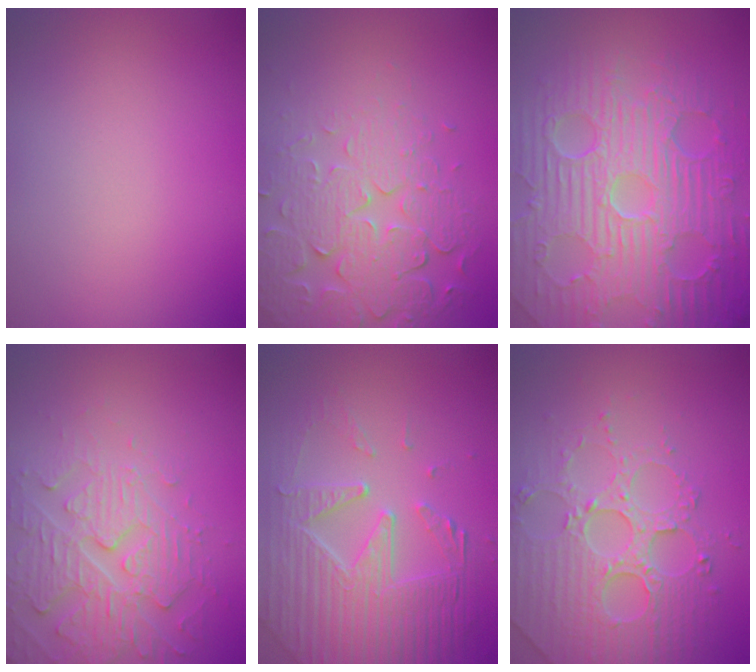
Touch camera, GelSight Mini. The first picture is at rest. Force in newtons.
{"total": 6.7, "press": 5.1, "slide": 4.4}
{"total": 11.6, "press": 7.5, "slide": 8.9}
{"total": 4.8, "press": 4.0, "slide": 2.6}
{"total": 7.6, "press": 5.5, "slide": 5.2}
{"total": 5.2, "press": 5.0, "slide": 1.6}